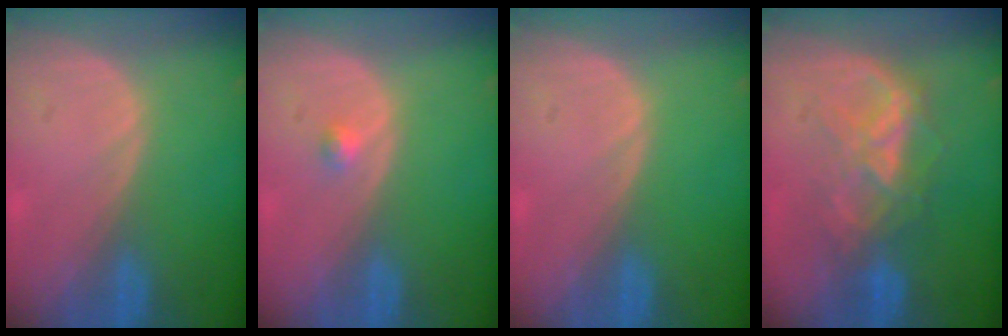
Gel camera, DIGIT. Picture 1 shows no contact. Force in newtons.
{"total": 1.2, "press": 1.1, "slide": 0.6}
{"total": 0.0}
{"total": 6.4, "press": 6.4, "slide": 0.7}